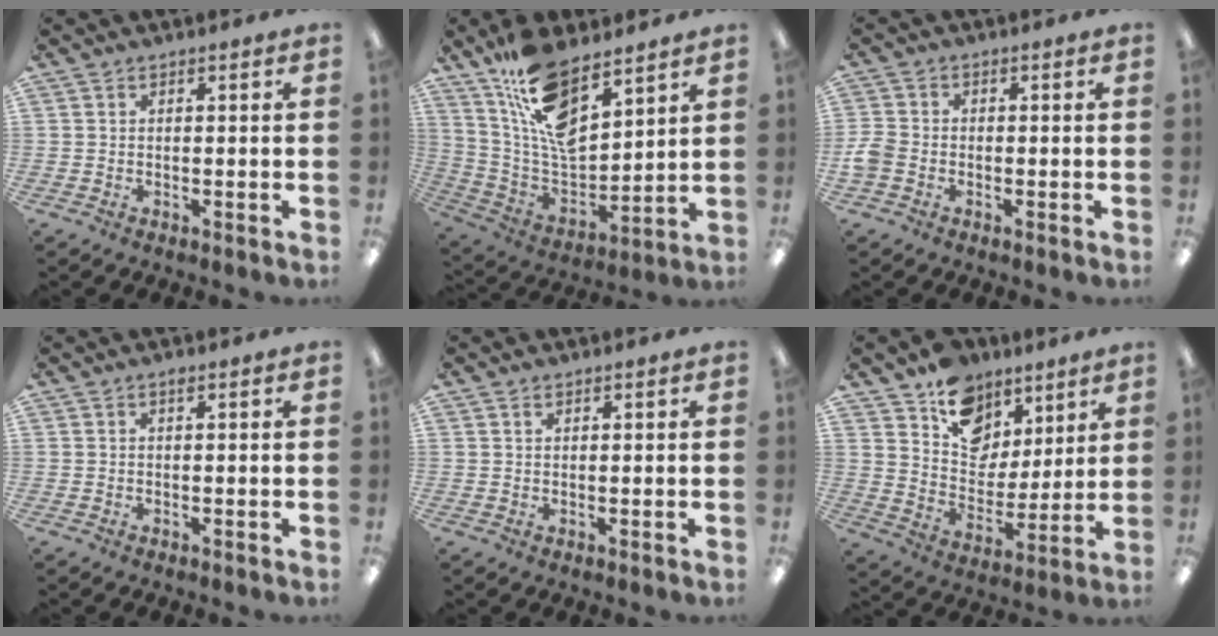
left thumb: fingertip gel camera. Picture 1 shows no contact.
{"total": 15.7, "force": [10.8, 6.5, 9.3], "torque": [-0.176, -0.065, 0.198]}
{"total": 3.8, "force": [-1.4, 3.0, 1.8], "torque": [-0.034, 0.009, -0.024]}
{"total": 0.6, "force": [0.4, 0.2, 0.4], "torque": [-0.010, 0.002, 0.007]}
{"total": 1.0, "force": [0.8, 0.5, 0.5], "torque": [-0.011, 0.001, 0.014]}
{"total": 13.7, "force": [8.7, 9.7, 4.1], "torque": [-0.071, -0.056, 0.169]}